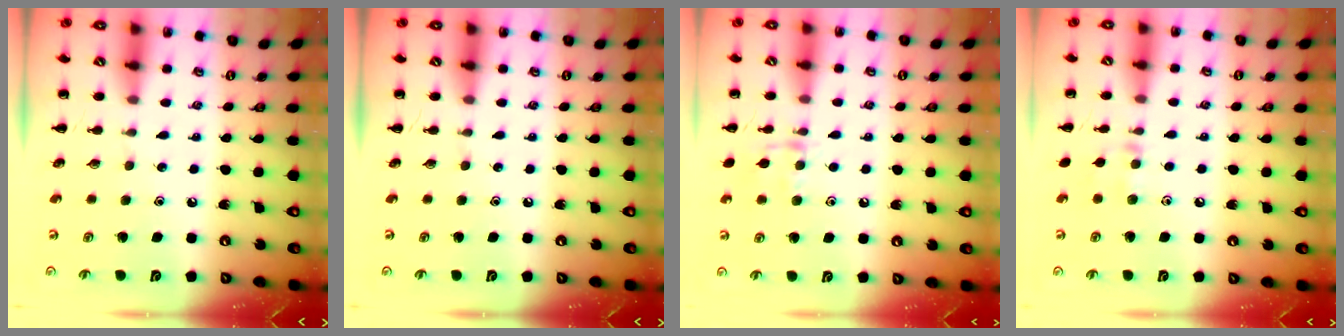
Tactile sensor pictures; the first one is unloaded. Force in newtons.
{"total": 0.0}
{"total": 8.3, "press": 8.3, "slide": 0.8}
{"total": 7.3, "press": 7.0, "slide": 1.8}